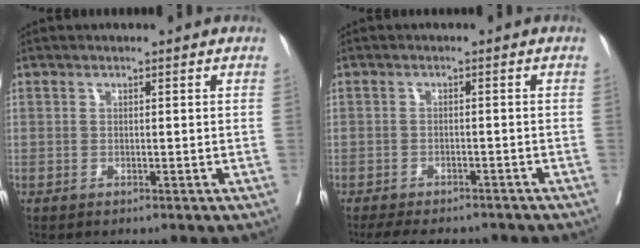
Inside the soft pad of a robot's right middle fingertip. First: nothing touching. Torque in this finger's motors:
{"motor_torque": [0.92, -0.91, 0.11, 0.03]}